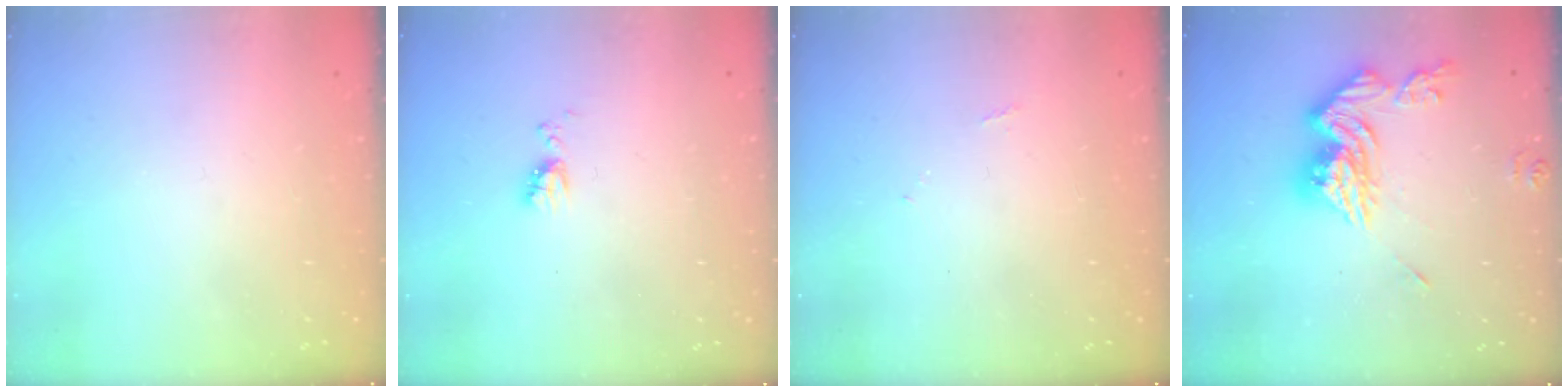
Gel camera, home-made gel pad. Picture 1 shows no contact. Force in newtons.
{"total": 5.7, "press": 5.7, "slide": 0.8}
{"total": 4.0, "press": 4.0, "slide": 0.6}
{"total": 13.7, "press": 13.6, "slide": 1.3}